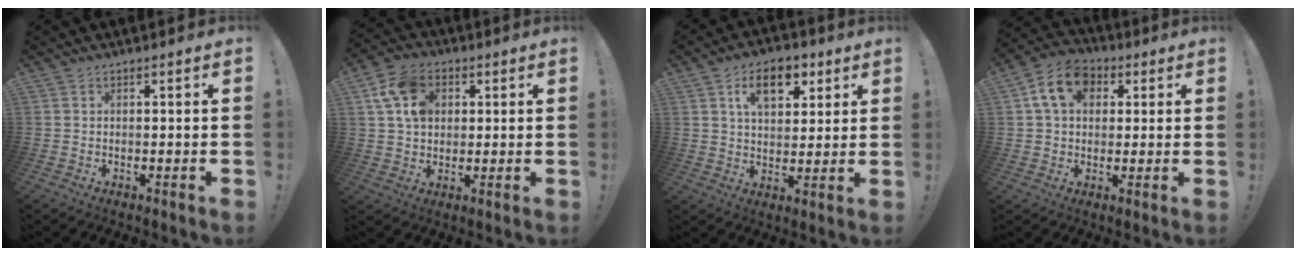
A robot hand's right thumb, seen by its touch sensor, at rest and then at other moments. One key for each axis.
{"total": 11.5, "fx": 3.7, "fy": 8.7, "fz": 6.4, "tx": -0.118, "ty": 0.004, "tz": 0.076}
{"total": 11.3, "fx": 5.4, "fy": 6.9, "fz": 7.1, "tx": -0.101, "ty": -0.008, "tz": 0.096}
{"total": 12.1, "fx": 3.8, "fy": 9.0, "fz": 7.2, "tx": -0.117, "ty": 0.010, "tz": 0.074}